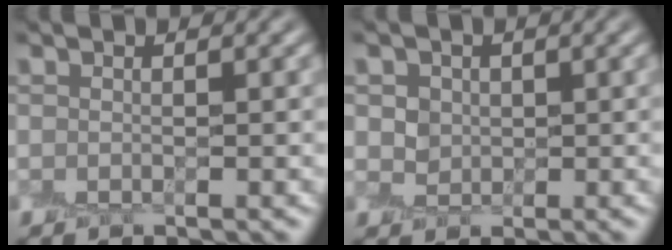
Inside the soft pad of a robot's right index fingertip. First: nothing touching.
{"total": 2.7, "force": [1.4, 2.2, 0.6], "torque": [-0.002, 0.016, 0.014]}